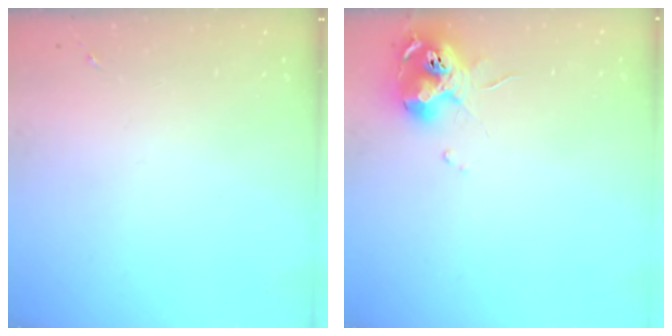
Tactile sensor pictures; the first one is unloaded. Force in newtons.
{"total": 13.5, "press": 13.5, "slide": 1.2}